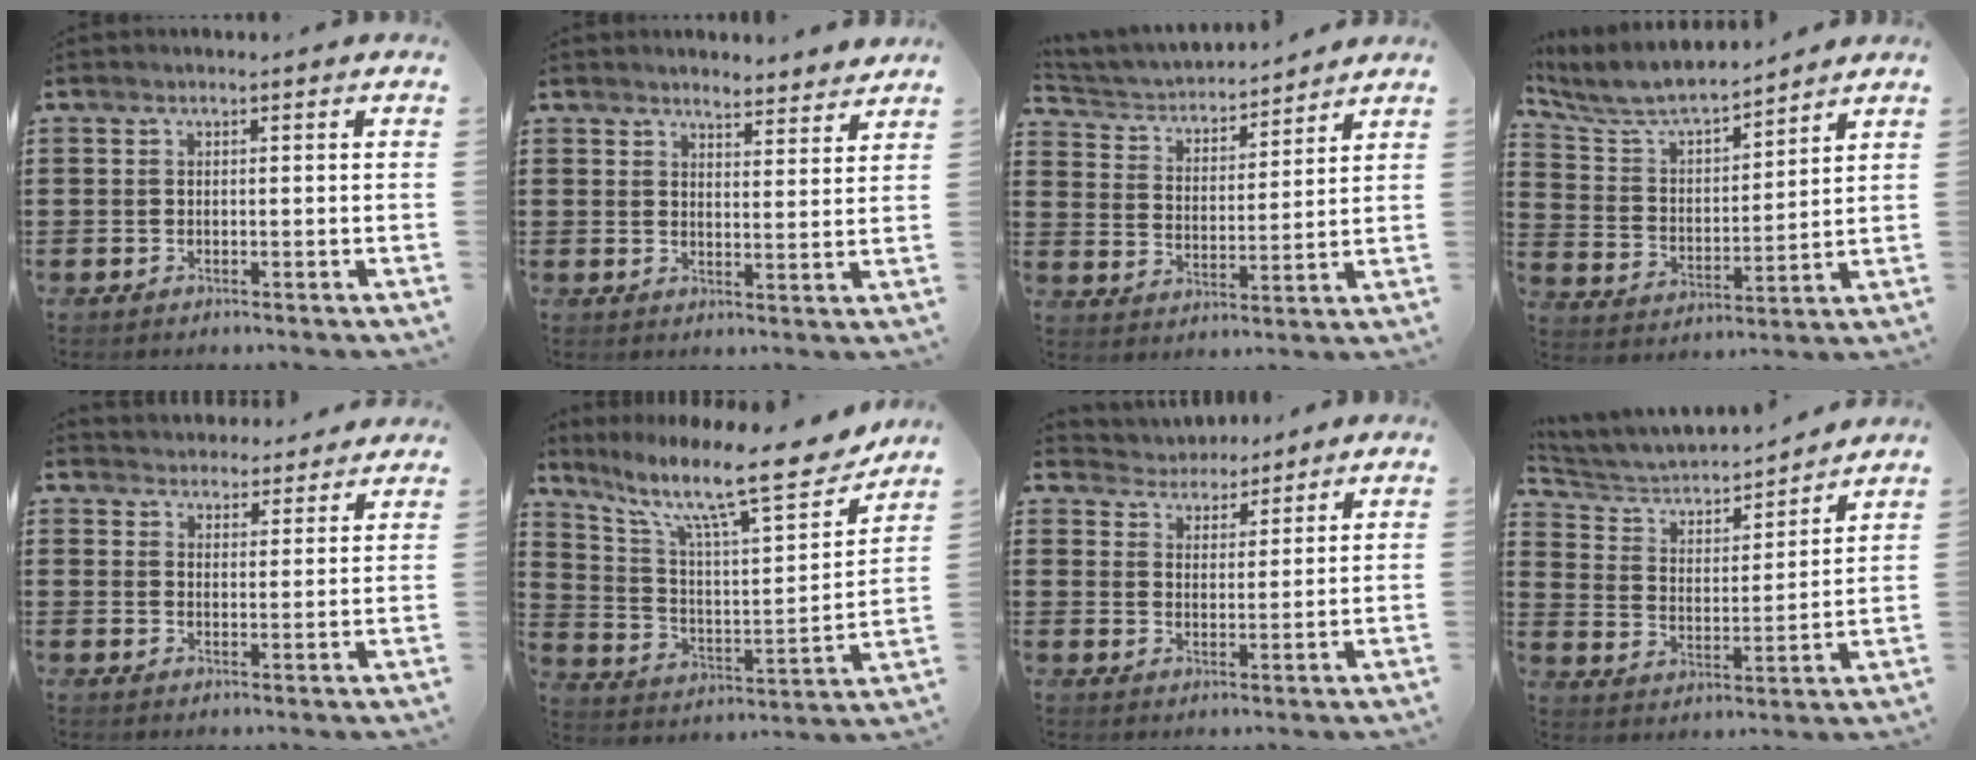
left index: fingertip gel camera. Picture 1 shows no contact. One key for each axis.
{"total": 3.7, "fx": 3.6, "fy": 0.2, "fz": 0.3, "tx": -0.018, "ty": -0.013, "tz": 0.068}
{"total": 3.6, "fx": 3.5, "fy": 0.8, "fz": 0.4, "tx": -0.030, "ty": -0.026, "tz": 0.054}
{"total": 7.3, "fx": 6.7, "fy": 1.2, "fz": 2.5, "tx": -0.081, "ty": -0.039, "tz": 0.115}
{"total": 3.6, "fx": 3.6, "fy": 0.4, "fz": -0.4, "tx": -0.006, "ty": -0.015, "tz": 0.065}
{"total": 14.5, "fx": 11.1, "fy": 2.1, "fz": 9.1, "tx": -0.182, "ty": -0.075, "tz": 0.177}
{"total": 3.7, "fx": 3.5, "fy": 1.1, "fz": -0.6, "tx": -0.008, "ty": -0.014, "tz": 0.061}
{"total": 4.4, "fx": 4.1, "fy": 1.2, "fz": 1.3, "tx": -0.051, "ty": -0.030, "tz": 0.060}